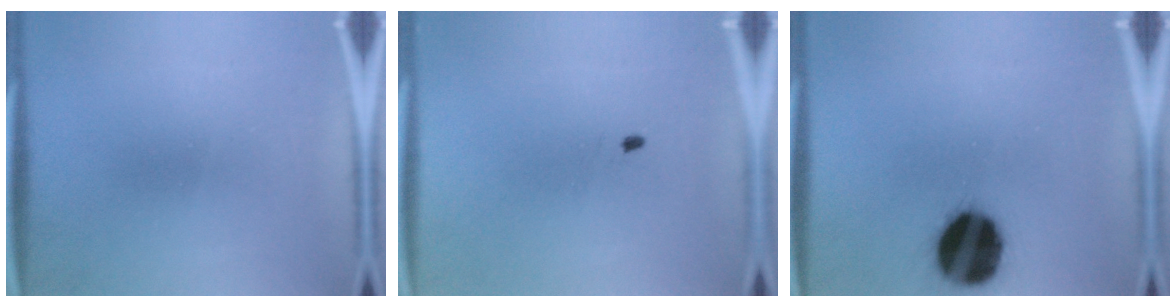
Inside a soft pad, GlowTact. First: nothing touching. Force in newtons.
{"total": 0.5}
{"total": 19.8}